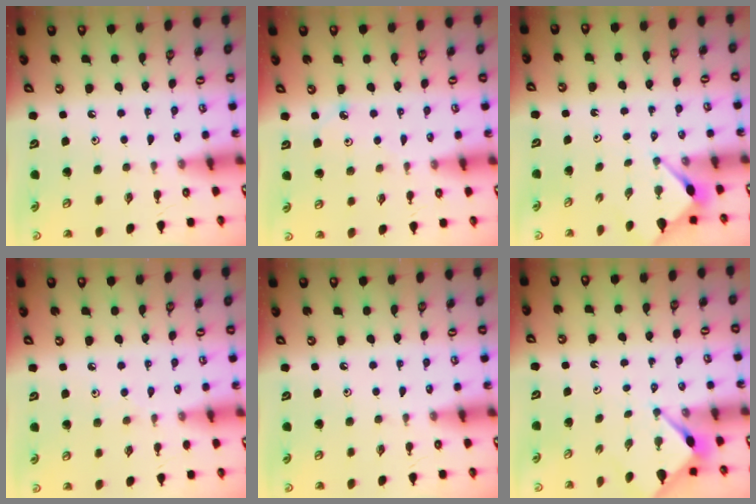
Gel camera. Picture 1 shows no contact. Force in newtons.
{"total": 3.5, "press": 3.4, "slide": 0.4}
{"total": 3.4, "press": 3.4, "slide": 0.4}
{"total": 4.2, "press": 4.2, "slide": 0.6}
{"total": 0.0}
{"total": 2.9, "press": 2.9, "slide": 0.3}